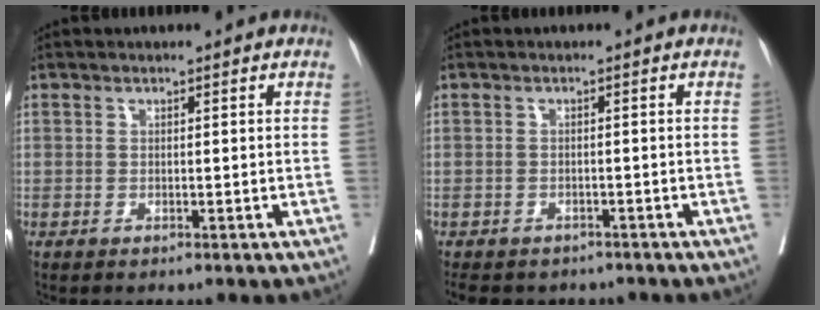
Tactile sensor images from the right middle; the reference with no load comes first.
{"total": 9.2, "force": [-7.6, 4.3, 2.8], "torque": [-0.068, -0.010, -0.094]}